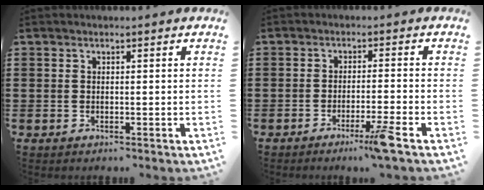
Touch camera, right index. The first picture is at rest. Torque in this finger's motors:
{"motor_torque": [-0.04, -0.08, 0.28, 0.03]}